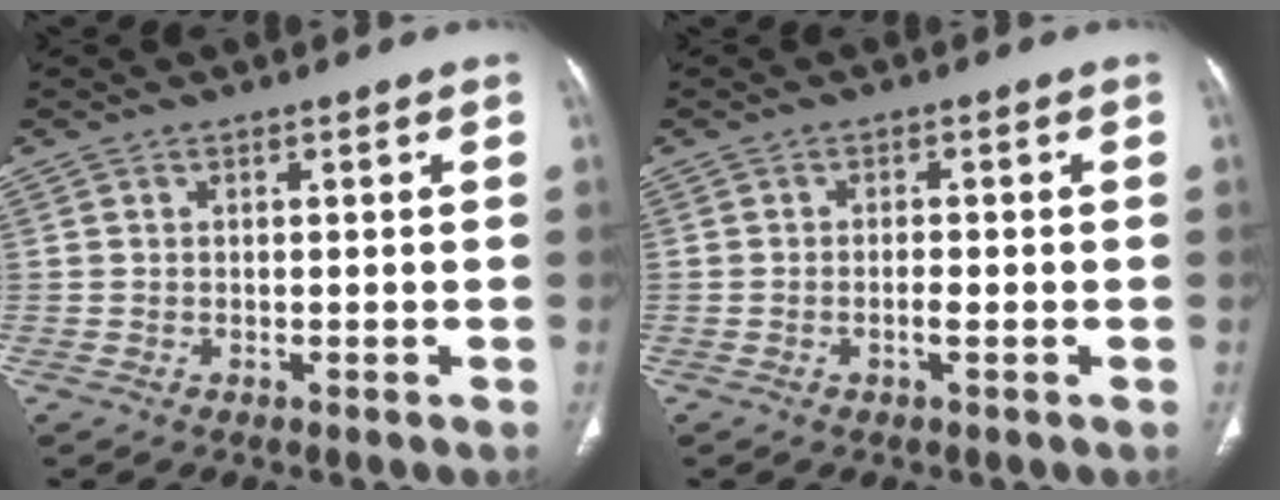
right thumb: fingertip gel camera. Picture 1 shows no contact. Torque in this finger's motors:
{"motor_torque": [-0.01, -0.22, -0.34, 0.04, 0.01]}